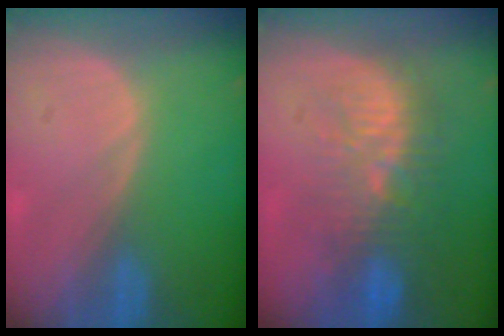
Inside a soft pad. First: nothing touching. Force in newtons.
{"total": 9.5, "press": 8.9, "slide": 3.2}